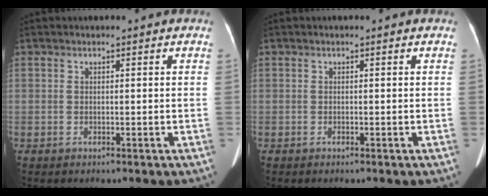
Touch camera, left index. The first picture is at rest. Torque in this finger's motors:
{"motor_torque": [-0.03, 0.03, 0.00, 0.00]}